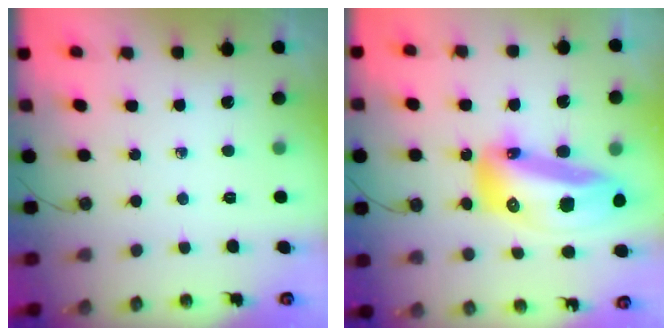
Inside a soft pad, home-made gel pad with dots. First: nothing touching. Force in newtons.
{"total": 22.8, "press": 22.6, "slide": 2.9}